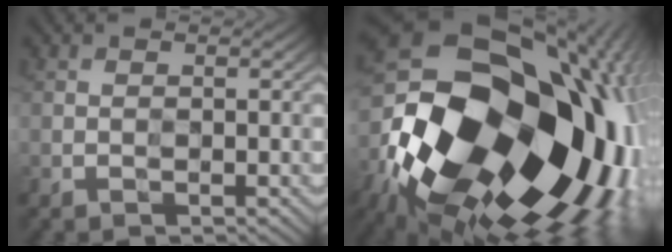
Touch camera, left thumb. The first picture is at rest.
{"total": 22.2, "force": [-5.8, 14.6, 15.6], "torque": [-0.307, -0.029, -0.106]}